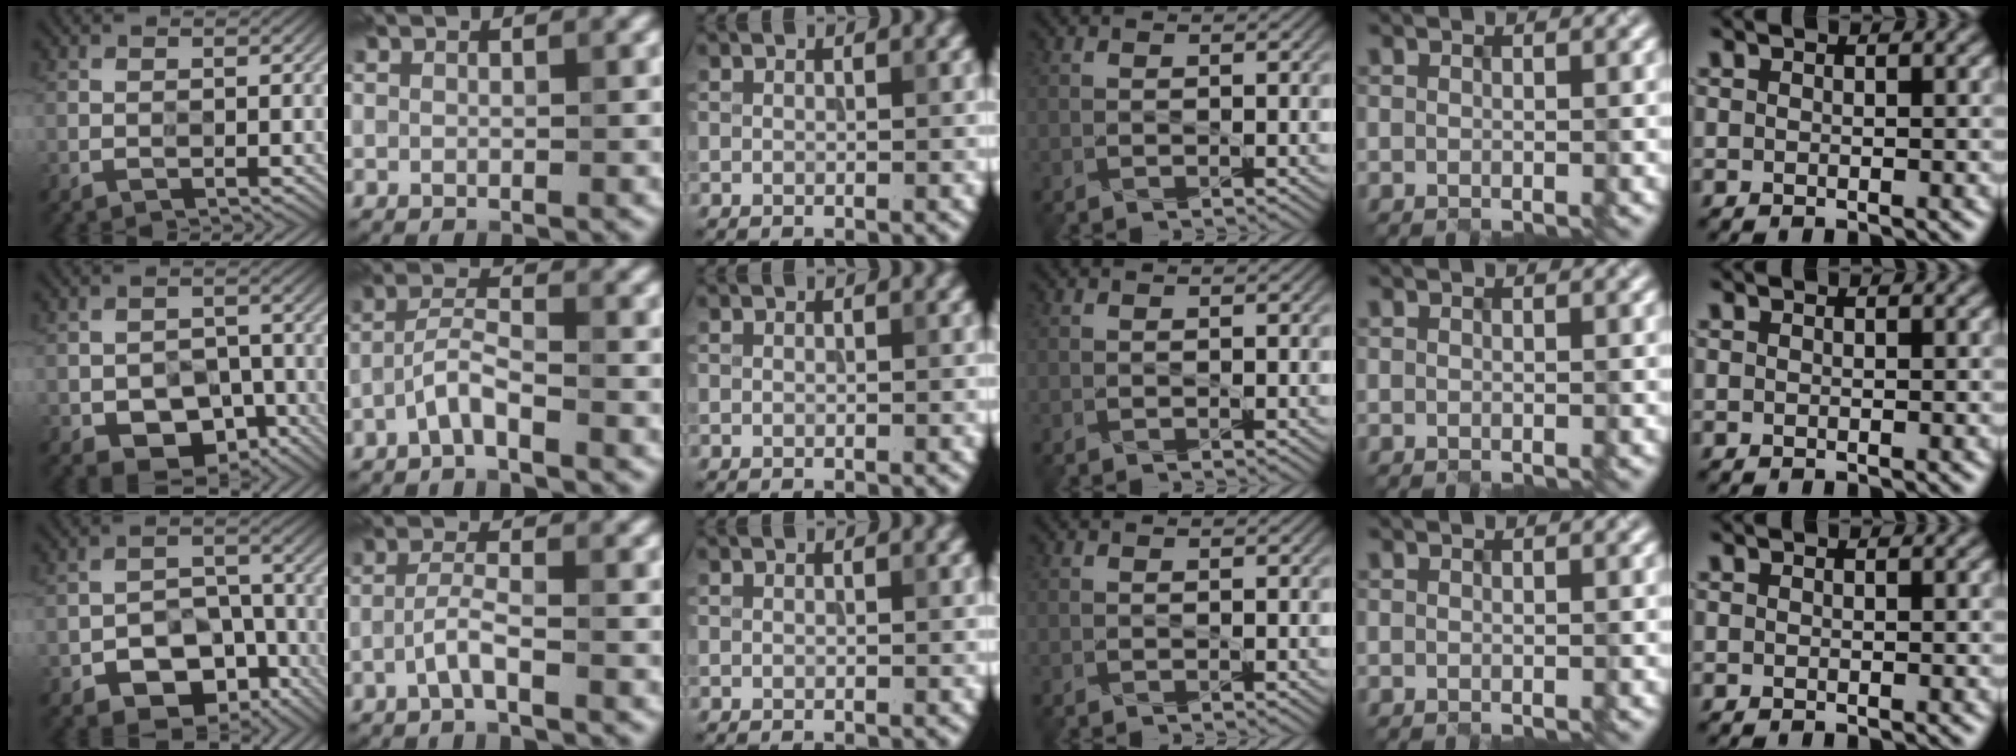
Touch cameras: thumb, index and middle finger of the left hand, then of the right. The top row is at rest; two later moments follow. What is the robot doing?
{"motion": "extract", "object": "file holder"}